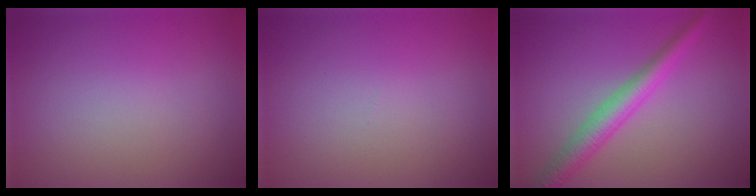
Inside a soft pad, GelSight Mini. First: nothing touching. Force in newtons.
{"total": 0.0}
{"total": 3.9, "press": 3.9, "slide": 0.2}